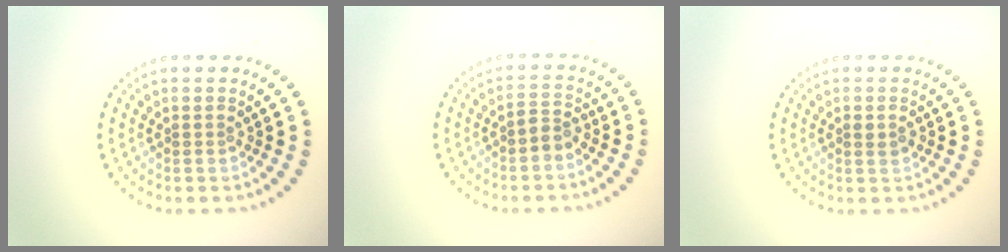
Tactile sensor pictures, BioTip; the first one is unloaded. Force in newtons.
{"total": 1.5, "press": 1.2, "slide": 0.8}
{"total": 1.0, "press": 1.0, "slide": 0.2}